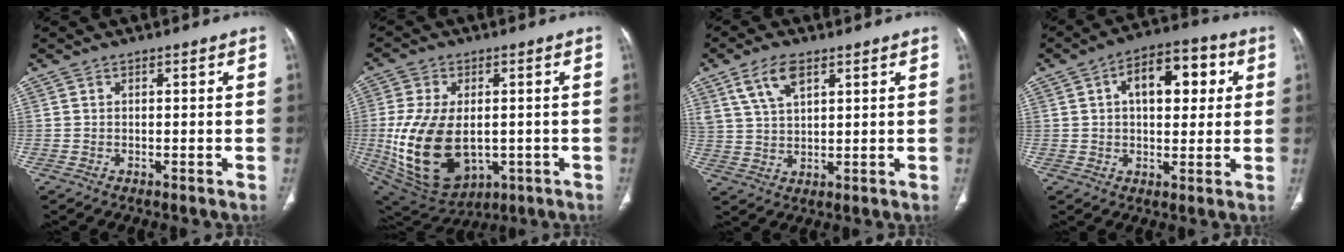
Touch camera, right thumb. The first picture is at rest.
{"total": 19.2, "force": [-2.1, 11.9, 14.9], "torque": [-0.288, -0.014, -0.005]}
{"total": 7.2, "force": [4.0, 3.4, 5.0], "torque": [-0.094, -0.010, 0.083]}
{"total": 12.4, "force": [3.2, 6.9, 9.8], "torque": [-0.113, 0.017, 0.044]}